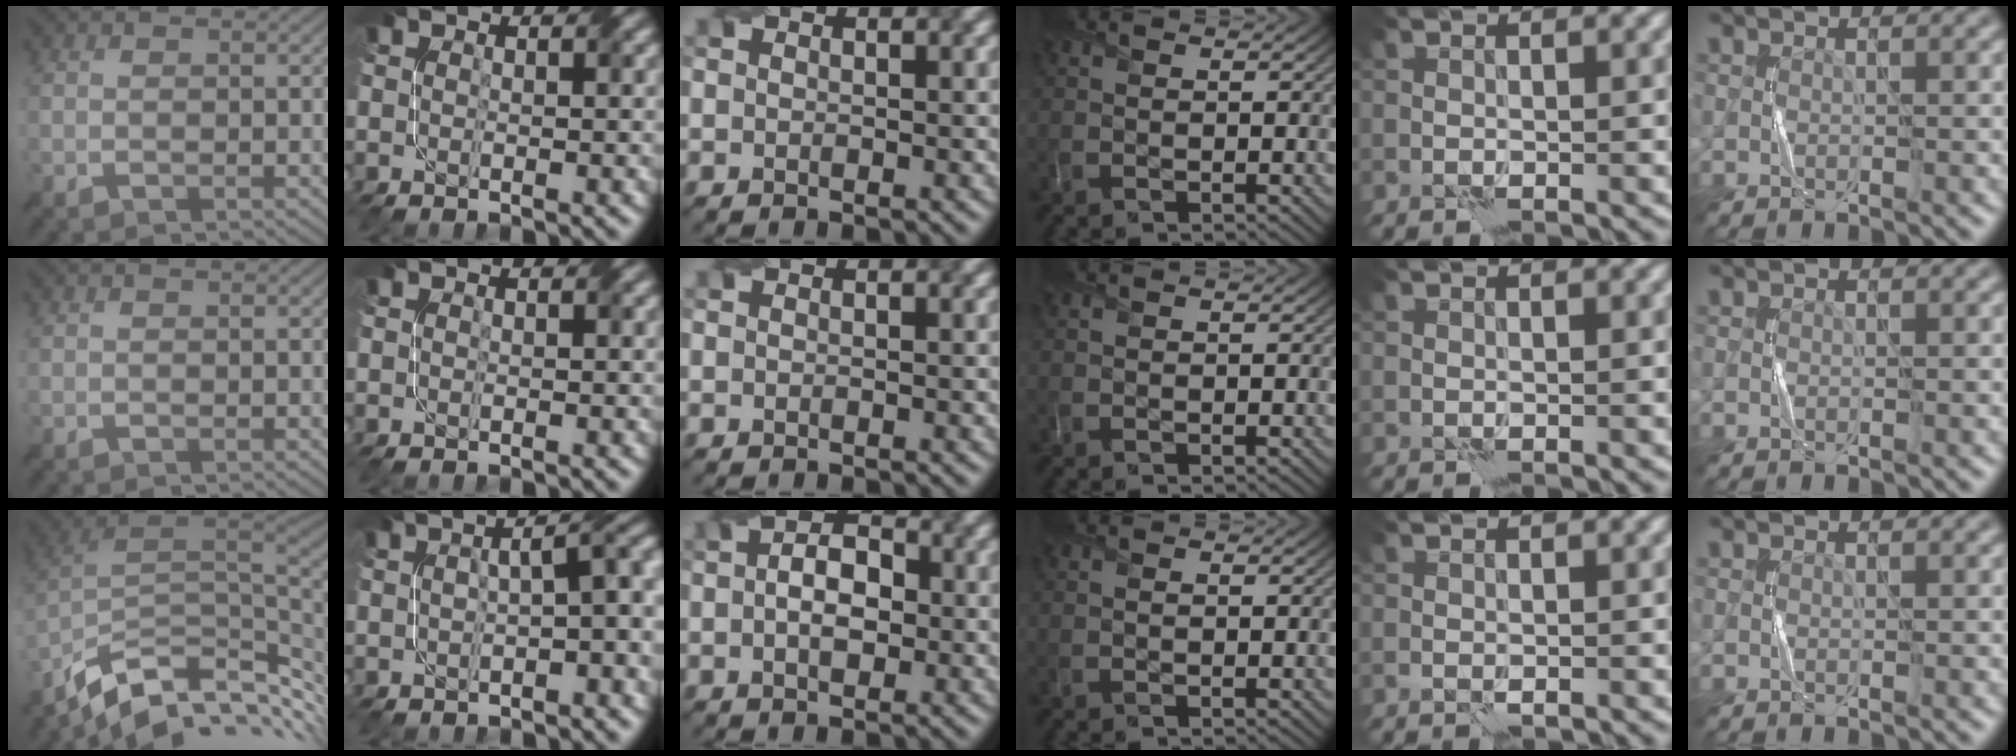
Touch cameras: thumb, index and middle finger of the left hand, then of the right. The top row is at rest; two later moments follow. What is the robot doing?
{"motion": "twist", "object": "screw"}